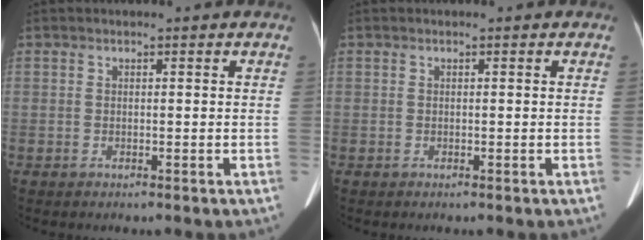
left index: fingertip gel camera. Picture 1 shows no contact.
{"total": 0.0}